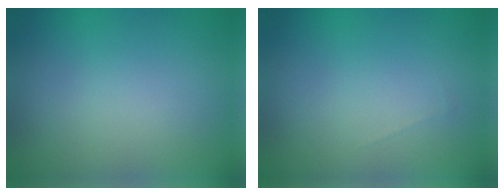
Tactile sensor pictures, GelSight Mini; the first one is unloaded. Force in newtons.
{"total": 0.0}